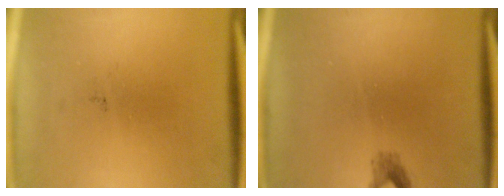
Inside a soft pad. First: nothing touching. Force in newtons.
{"total": 1.2}